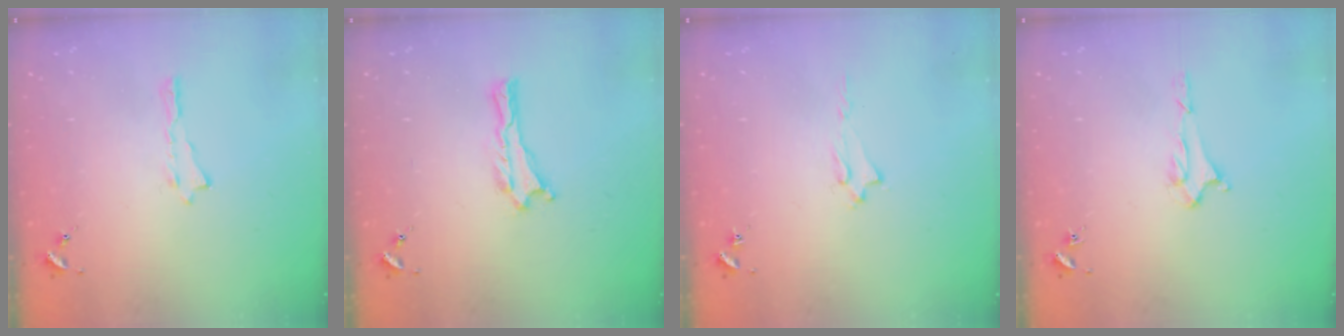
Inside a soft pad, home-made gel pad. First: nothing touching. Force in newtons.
{"total": 0.0}
{"total": 1.7, "press": 1.6, "slide": 0.2}
{"total": 1.5, "press": 1.5, "slide": 0.2}